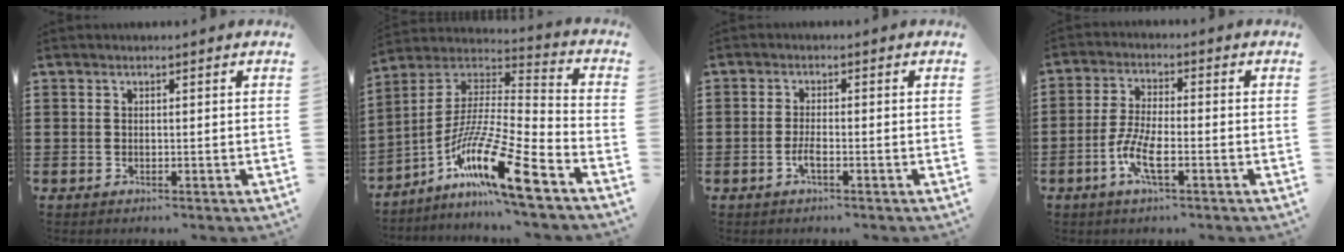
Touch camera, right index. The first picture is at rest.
{"total": 14.8, "force": [-9.6, 1.0, 11.2], "torque": [-0.215, -0.004, -0.180]}
{"total": 2.1, "force": [-1.0, 0.4, 1.7], "torque": [-0.037, -0.002, -0.020]}
{"total": 6.2, "force": [-2.7, 1.7, 5.4], "torque": [-0.129, -0.012, -0.057]}